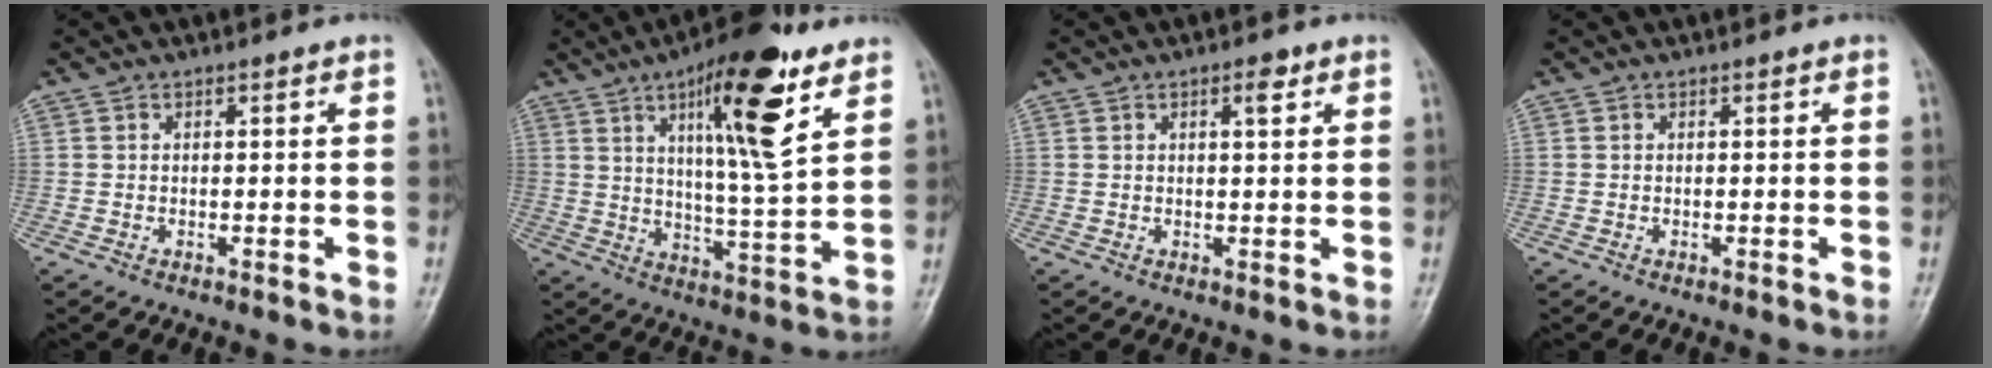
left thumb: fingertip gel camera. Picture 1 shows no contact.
{"total": 16.9, "force": [8.6, 3.9, 14.0], "torque": [-0.203, -0.044, 0.134]}
{"total": 2.6, "force": [1.3, 0.9, 2.1], "torque": [-0.027, -0.004, 0.019]}
{"total": 0.0}